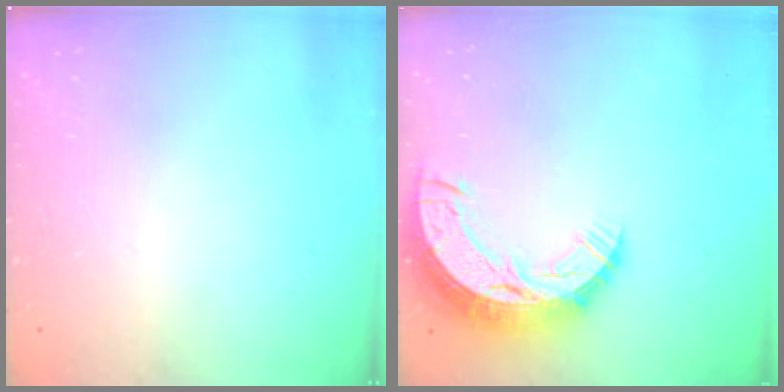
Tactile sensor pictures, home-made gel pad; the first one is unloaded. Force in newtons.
{"total": 13.5, "press": 13.4, "slide": 1.2}